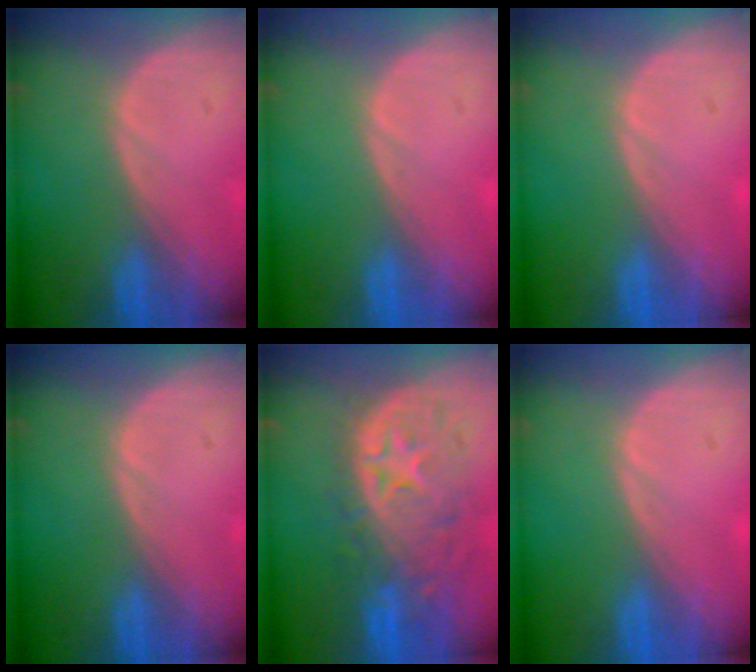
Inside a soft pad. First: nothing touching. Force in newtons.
{"total": 0.0}
{"total": 0.0}
{"total": 0.0}
{"total": 11.0, "press": 9.8, "slide": 5.1}
{"total": 0.0}